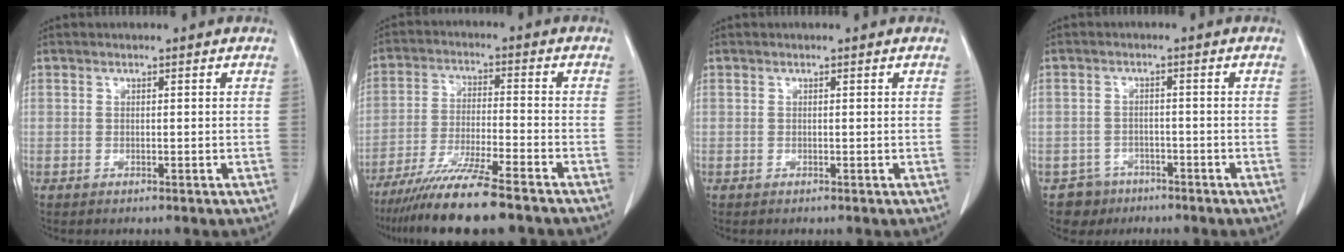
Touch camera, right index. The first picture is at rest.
{"total": 12.9, "force": [-10.2, 0.1, 7.8], "torque": [-0.134, -0.037, -0.170]}
{"total": 0.0}
{"total": 4.0, "force": [-2.7, 2.9, -0.5], "torque": [0.008, 0.010, -0.040]}